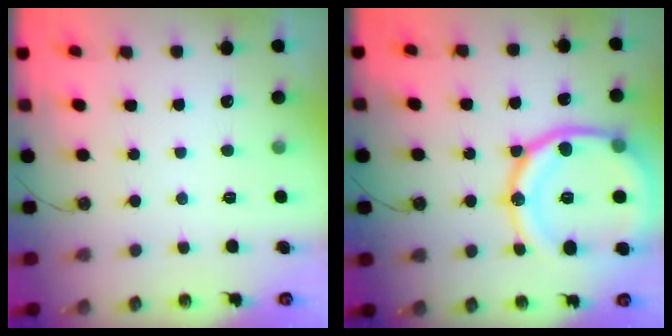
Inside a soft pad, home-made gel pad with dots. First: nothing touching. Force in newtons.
{"total": 23.7, "press": 23.5, "slide": 2.7}